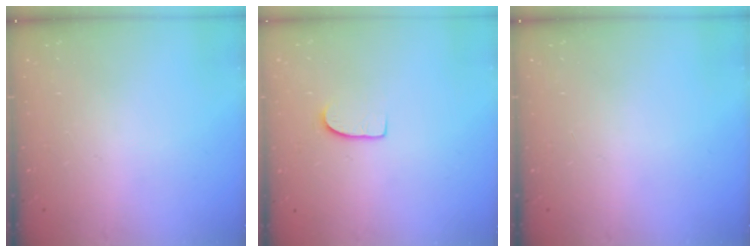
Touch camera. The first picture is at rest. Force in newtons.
{"total": 5.8, "press": 5.8, "slide": 0.5}
{"total": 0.0}